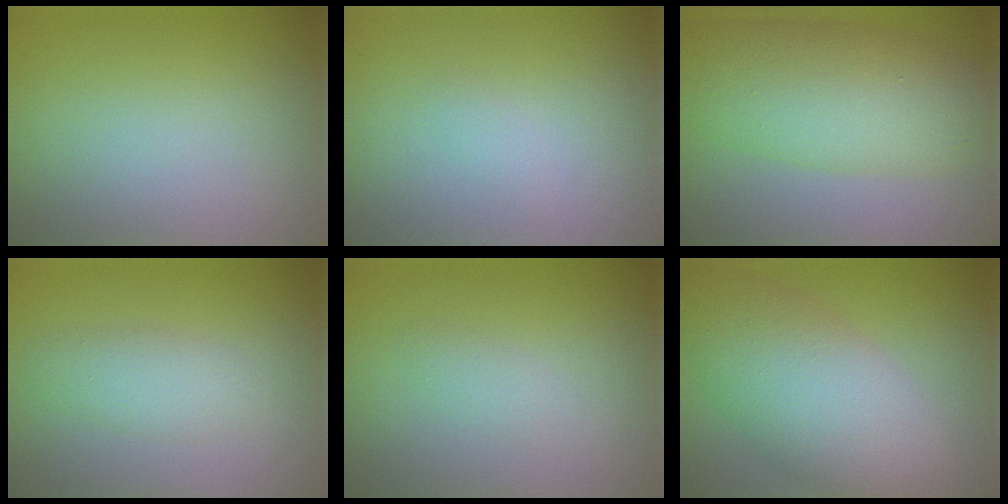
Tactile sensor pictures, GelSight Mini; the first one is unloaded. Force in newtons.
{"total": 0.6, "press": 0.6, "slide": 0.1}
{"total": 8.3, "press": 8.2, "slide": 0.3}
{"total": 2.5, "press": 2.5, "slide": 0.1}
{"total": 1.2, "press": 1.2, "slide": 0.0}
{"total": 9.1, "press": 9.1, "slide": 0.6}